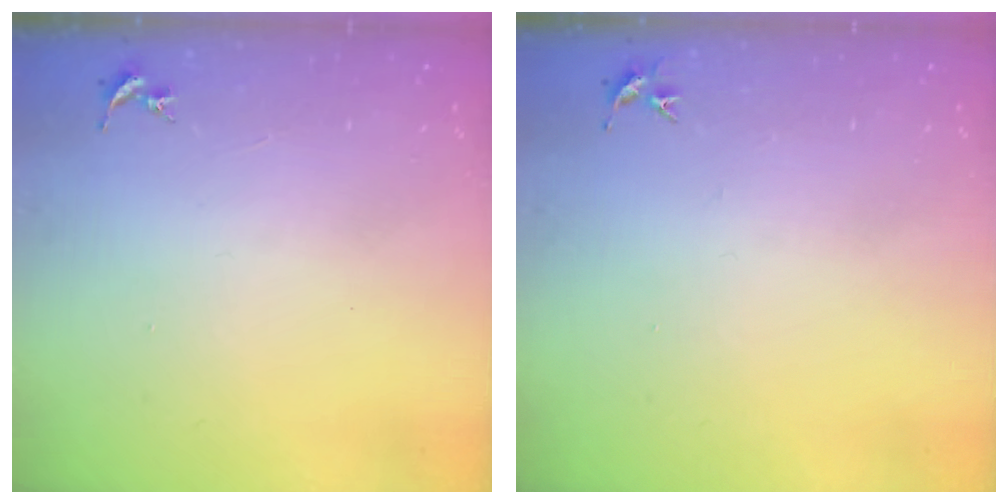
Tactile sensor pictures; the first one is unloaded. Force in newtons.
{"total": 3.6, "press": 3.5, "slide": 0.4}